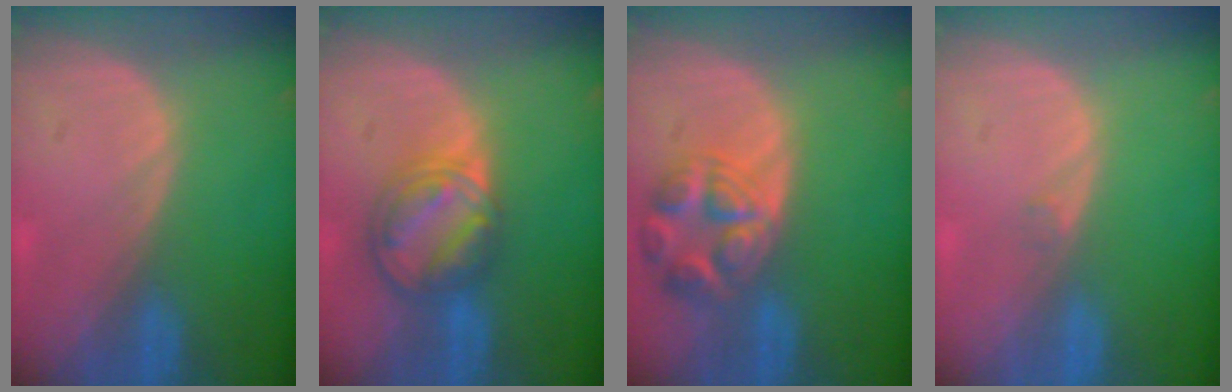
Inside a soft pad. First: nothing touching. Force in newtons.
{"total": 8.2, "press": 6.9, "slide": 4.4}
{"total": 7.9, "press": 7.0, "slide": 3.6}
{"total": 0.5, "press": 0.5, "slide": 0.1}